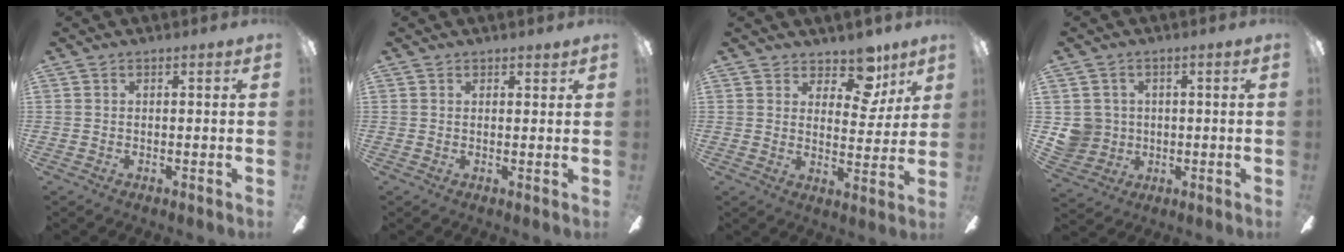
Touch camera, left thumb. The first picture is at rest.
{"total": 1.4, "force": [1.2, 0.6, 0.2], "torque": [0.004, -0.003, 0.021]}
{"total": 11.0, "force": [7.8, 5.9, 5.0], "torque": [-0.062, -0.047, 0.139]}
{"total": 6.3, "force": [0.5, 6.2, 1.1], "torque": [-0.036, 0.006, 0.013]}